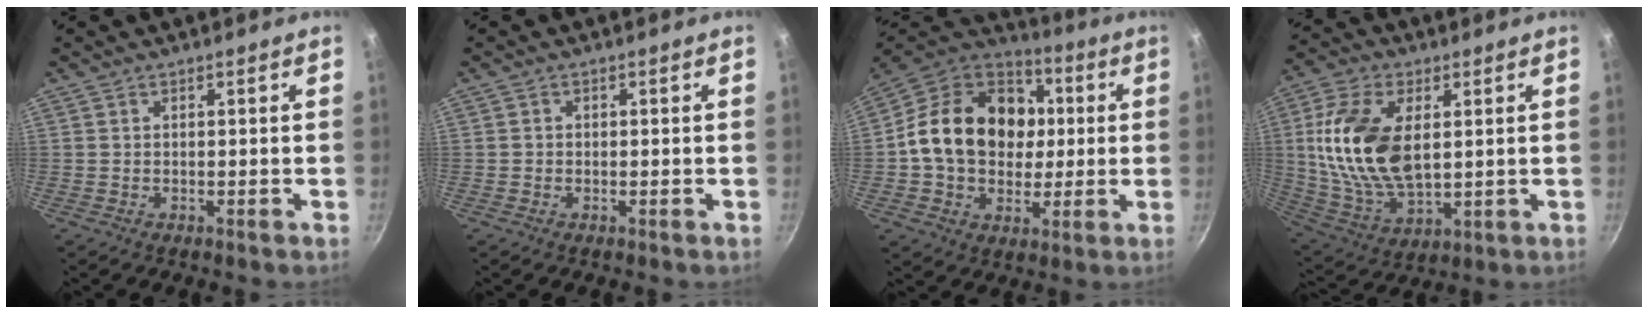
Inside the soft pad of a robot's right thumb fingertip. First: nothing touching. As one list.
[{"total": 0.7, "force": [-0.2, 0.6, 0.2], "torque": [-0.001, 0.003, -0.004]}, {"total": 22.3, "force": [1.9, 17.2, 14.0], "torque": [-0.213, 0.027, 0.023]}, {"total": 18.5, "force": [3.2, 10.5, 14.9], "torque": [-0.281, -0.010, 0.070]}]